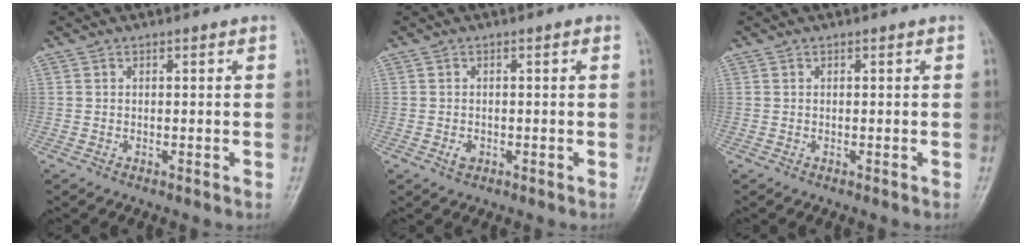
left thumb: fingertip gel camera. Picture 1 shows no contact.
{"total": 1.6, "force": [-0.5, 1.1, 1.0], "torque": [-0.013, 0.004, -0.007]}
{"total": 0.0}